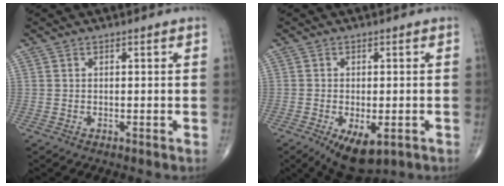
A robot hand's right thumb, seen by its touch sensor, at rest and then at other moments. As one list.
[{"total": 8.3, "force": [-3.6, 4.0, 6.3], "torque": [-0.094, -0.008, -0.049]}]